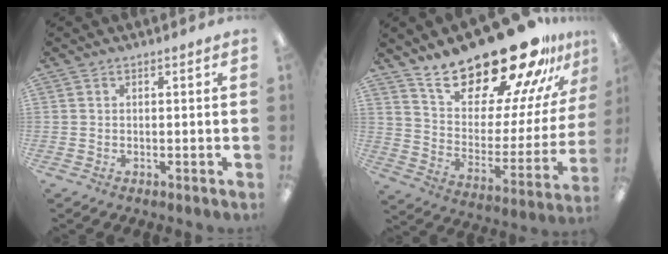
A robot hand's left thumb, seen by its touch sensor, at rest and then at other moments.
{"total": 26.0, "force": [21.6, 8.4, 11.6], "torque": [-0.174, -0.164, 0.372]}